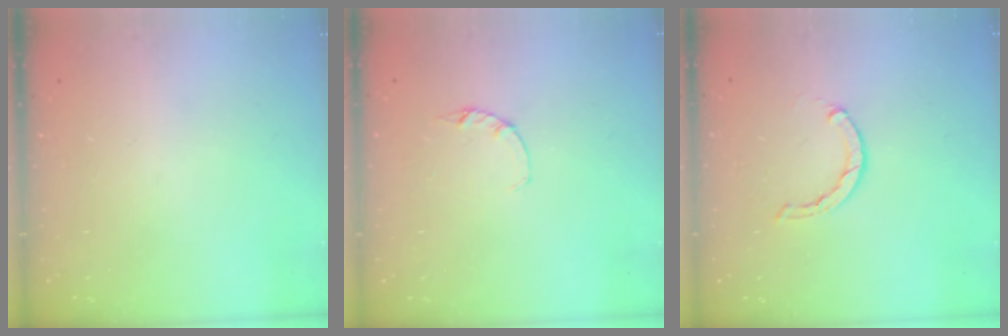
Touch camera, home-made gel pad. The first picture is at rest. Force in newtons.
{"total": 1.2, "press": 1.1, "slide": 0.3}
{"total": 1.6, "press": 1.5, "slide": 0.4}